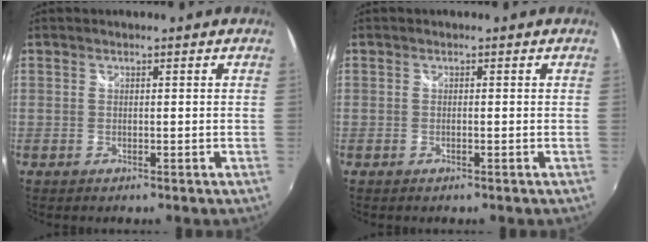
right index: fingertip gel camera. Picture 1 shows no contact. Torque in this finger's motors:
{"motor_torque": [0.39, 0.55, 0.06, 0.00]}